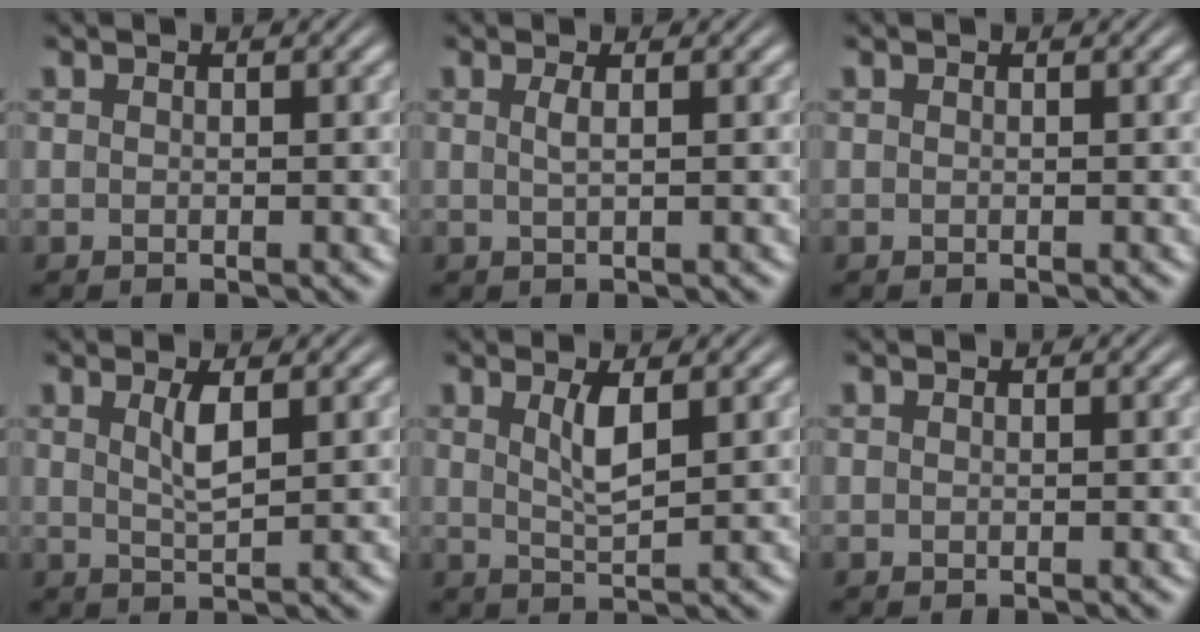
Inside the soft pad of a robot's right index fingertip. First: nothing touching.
{"total": 0.9, "force": [-0.1, -0.2, 0.8], "torque": [-0.023, -0.005, 0.003]}
{"total": 0.0}
{"total": 2.0, "force": [0.4, 0.0, 1.9], "torque": [-0.039, -0.008, 0.014]}
{"total": 2.3, "force": [0.6, 0.2, 2.2], "torque": [-0.046, -0.010, 0.018]}
{"total": 0.0}